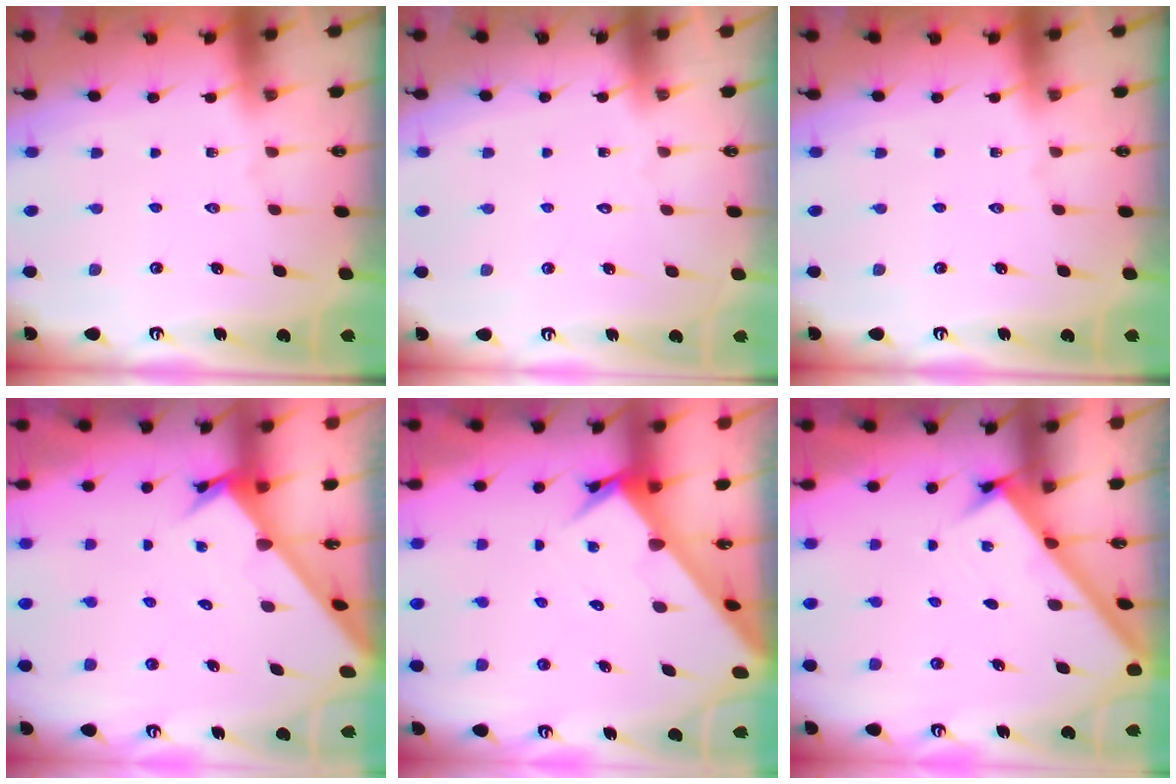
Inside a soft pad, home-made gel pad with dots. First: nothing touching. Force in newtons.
{"total": 1.6, "press": 1.6, "slide": 0.1}
{"total": 0.0}
{"total": 2.7, "press": 2.7, "slide": 0.2}
{"total": 3.6, "press": 3.5, "slide": 0.3}
{"total": 2.6, "press": 2.6, "slide": 0.3}